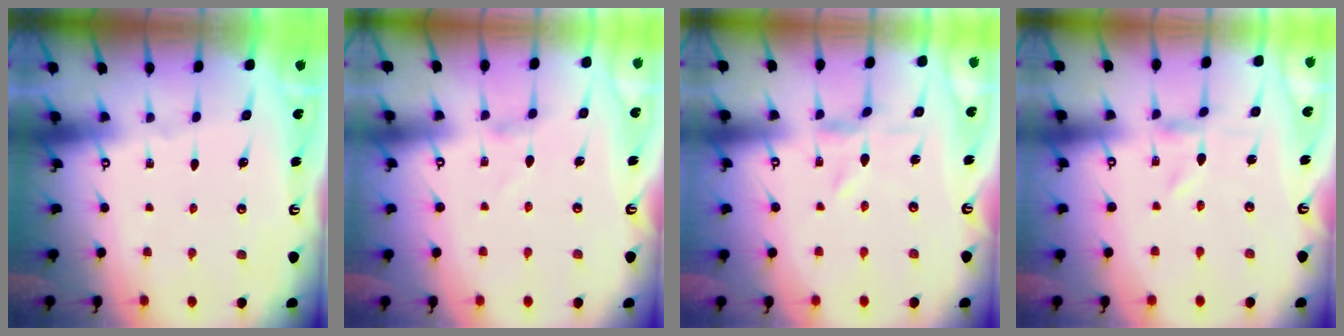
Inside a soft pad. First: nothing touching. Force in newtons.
{"total": 3.0, "press": 3.0, "slide": 0.4}
{"total": 0.5, "press": 0.5, "slide": 0.2}
{"total": 0.0}